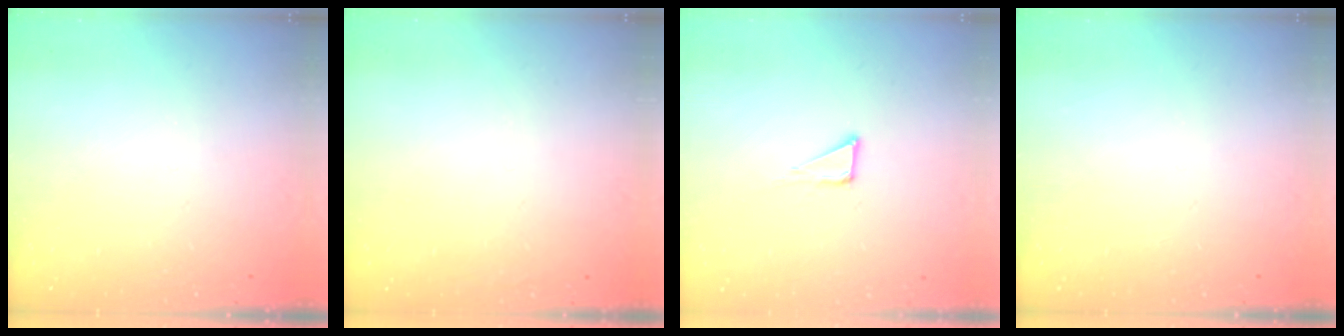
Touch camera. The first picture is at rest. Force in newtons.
{"total": 1.6, "press": 1.6, "slide": 0.1}
{"total": 3.9, "press": 3.9, "slide": 0.3}
{"total": 0.0}